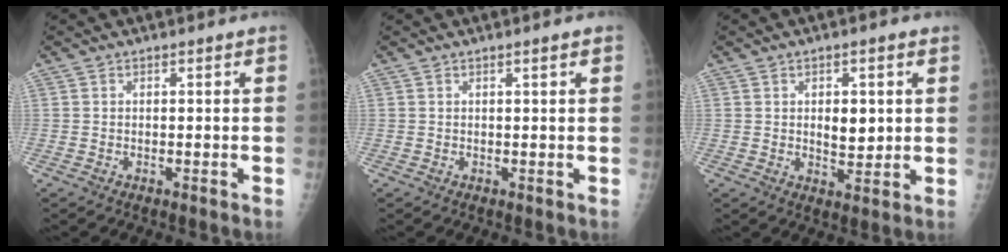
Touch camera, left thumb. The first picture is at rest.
{"total": 1.3, "force": [0.8, 0.0, 1.1], "torque": [-0.015, 0.000, 0.009]}
{"total": 6.1, "force": [1.3, 3.4, 4.9], "torque": [-0.049, -0.010, 0.021]}